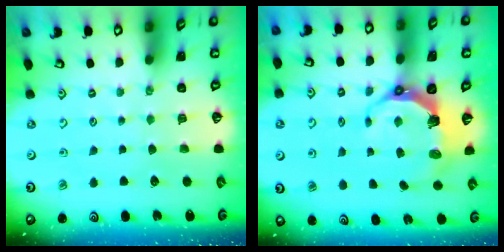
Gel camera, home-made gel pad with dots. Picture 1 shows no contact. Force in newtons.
{"total": 8.7, "press": 7.0, "slide": 5.2}